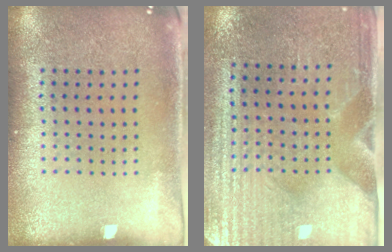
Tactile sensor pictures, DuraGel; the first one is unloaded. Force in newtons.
{"total": 3.1, "press": 2.8, "slide": 1.4}